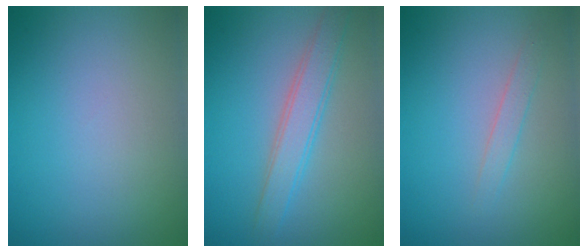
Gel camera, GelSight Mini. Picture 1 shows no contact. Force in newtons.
{"total": 3.3, "press": 3.3, "slide": 0.2}
{"total": 1.3, "press": 1.3, "slide": 0.0}